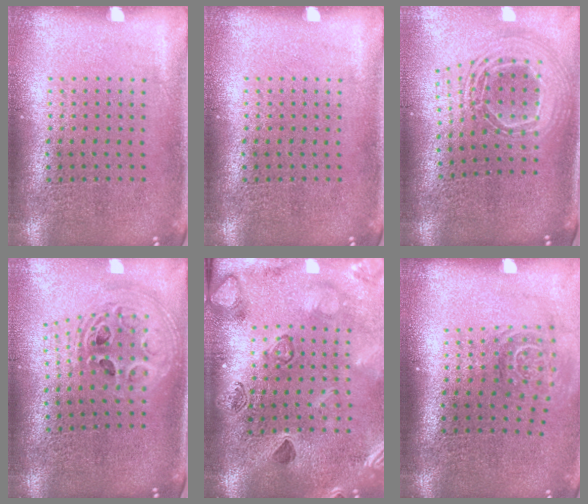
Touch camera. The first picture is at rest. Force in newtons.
{"total": 0.0}
{"total": 2.4, "press": 1.8, "slide": 1.6}
{"total": 2.4, "press": 1.8, "slide": 1.6}
{"total": 2.3, "press": 2.3, "slide": 0.5}
{"total": 1.6, "press": 1.1, "slide": 1.1}